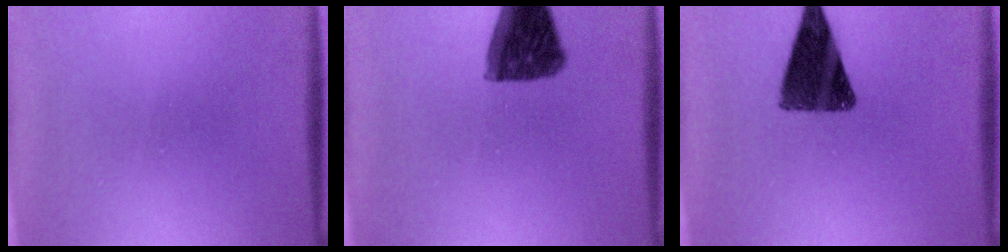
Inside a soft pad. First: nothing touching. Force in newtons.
{"total": 12.9}
{"total": 11.5}